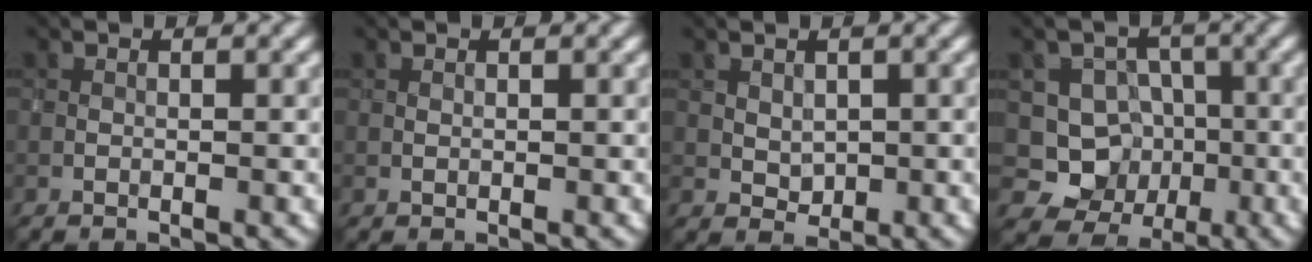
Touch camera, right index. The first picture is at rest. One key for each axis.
{"total": 0.0}
{"total": 1.2, "fx": 0.6, "fy": 1.0, "fz": 0.5, "tx": -0.010, "ty": -0.004, "tz": 0.016}
{"total": 6.5, "fx": -1.2, "fy": 6.2, "fz": 1.2, "tx": -0.001, "ty": 0.007, "tz": -0.046}